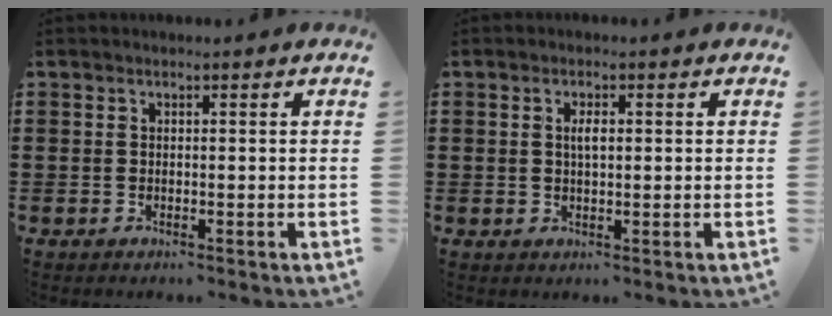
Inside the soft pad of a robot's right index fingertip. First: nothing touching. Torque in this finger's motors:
{"motor_torque": [0.06, 0.01, 0.04, 0.04]}